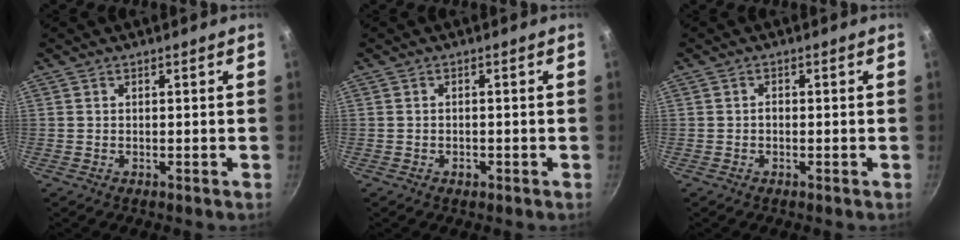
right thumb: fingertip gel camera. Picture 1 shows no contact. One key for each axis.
{"total": 1.2, "fx": -0.6, "fy": 0.8, "fz": 0.7, "tx": -0.012, "ty": 0.004, "tz": -0.009}
{"total": 0.9, "fx": -0.3, "fy": 0.6, "fz": 0.5, "tx": -0.009, "ty": 0.005, "tz": -0.006}